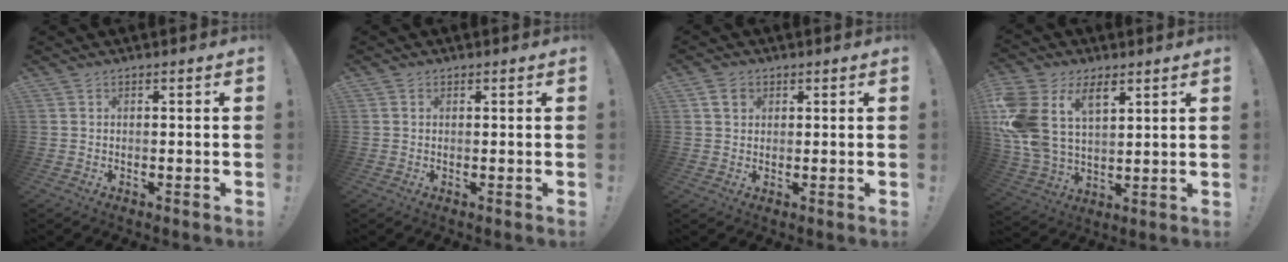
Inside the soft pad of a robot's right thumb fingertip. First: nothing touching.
{"total": 0.6, "force": [0.2, 0.6, 0.0], "torque": [0.006, 0.000, 0.003]}
{"total": 4.1, "force": [1.8, 3.2, 1.9], "torque": [-0.023, 0.000, 0.033]}
{"total": 15.5, "force": [7.2, 10.1, 9.4], "torque": [-0.212, -0.038, 0.135]}